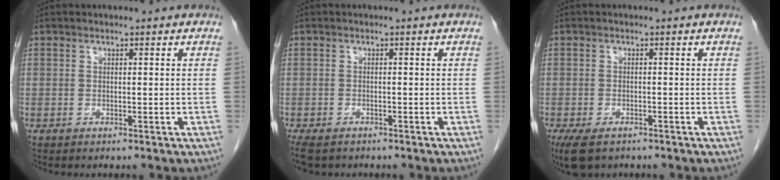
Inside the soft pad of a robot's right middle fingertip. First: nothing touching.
{"total": 4.4, "force": [-3.5, 2.0, 1.8], "torque": [-0.032, -0.008, -0.056]}
{"total": 5.1, "force": [-3.6, 2.3, 2.7], "torque": [-0.055, -0.010, -0.058]}